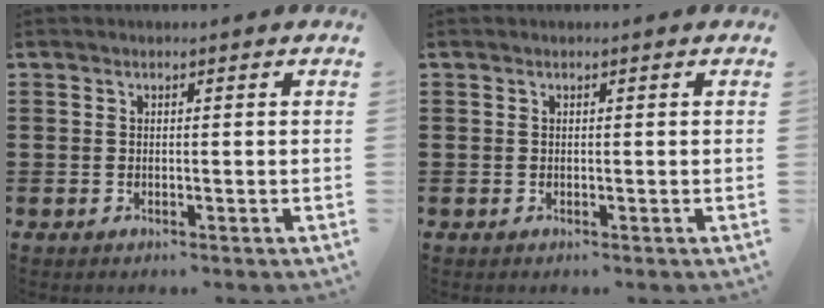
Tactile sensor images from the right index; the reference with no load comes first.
{"total": 0.0}